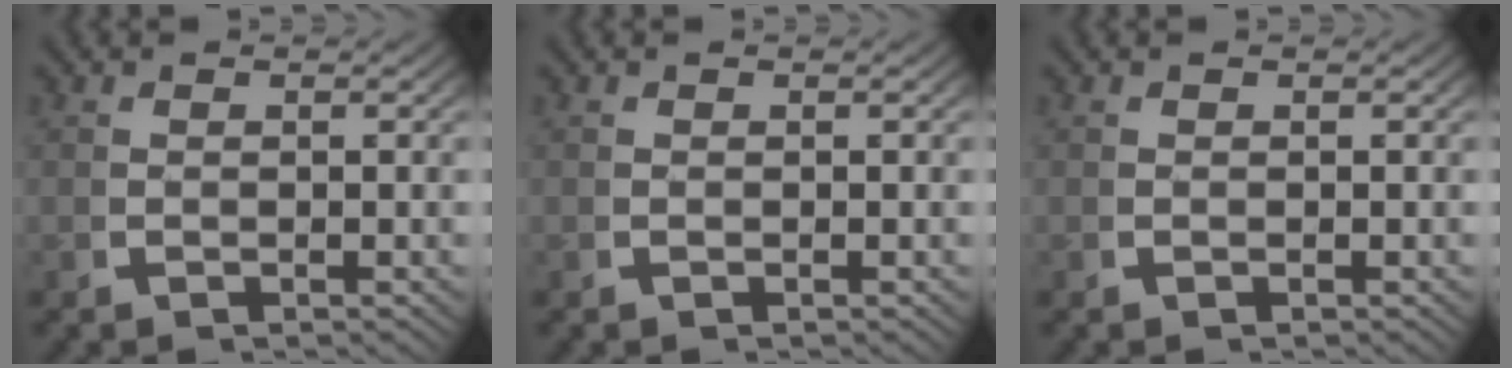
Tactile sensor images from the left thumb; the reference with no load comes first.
{"total": 0.0}
{"total": 0.0}